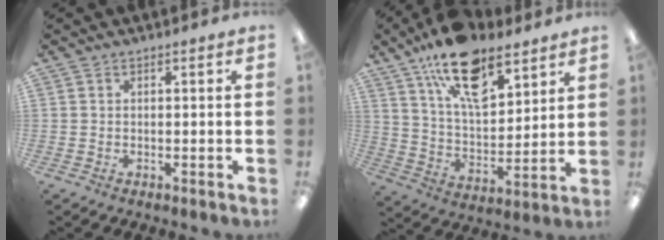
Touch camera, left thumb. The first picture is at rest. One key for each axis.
{"total": 18.4, "fx": 12.1, "fy": 8.5, "fz": 10.9, "tx": -0.182, "ty": -0.059, "tz": 0.212}